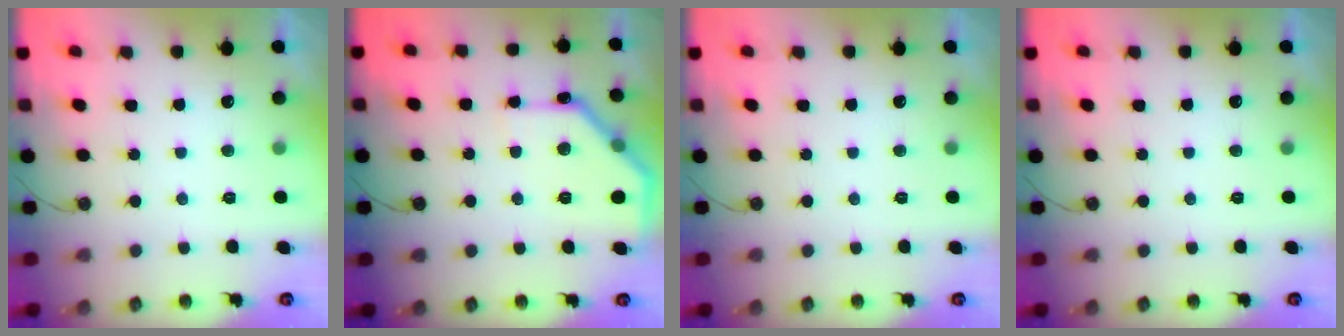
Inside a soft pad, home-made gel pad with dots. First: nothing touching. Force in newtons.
{"total": 10.5, "press": 10.5, "slide": 0.3}
{"total": 0.0}
{"total": 0.0}